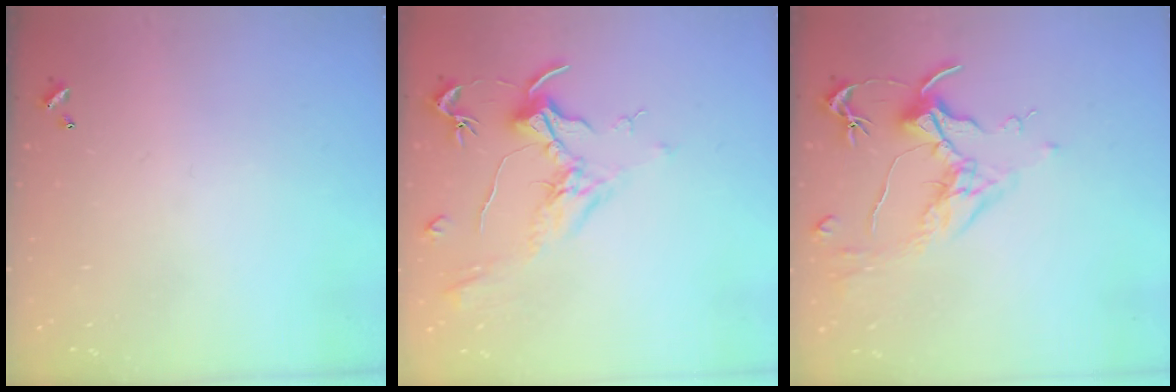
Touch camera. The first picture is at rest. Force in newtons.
{"total": 2.0, "press": 1.8, "slide": 0.8}
{"total": 1.7, "press": 1.4, "slide": 0.9}